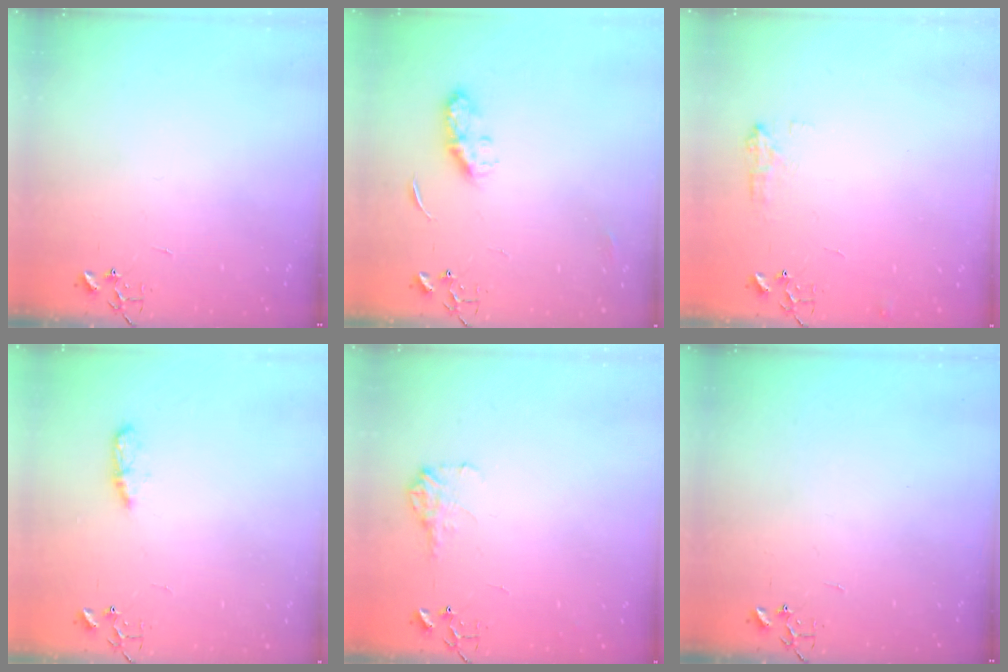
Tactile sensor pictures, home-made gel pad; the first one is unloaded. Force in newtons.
{"total": 7.2, "press": 7.2, "slide": 0.3}
{"total": 7.4, "press": 7.4, "slide": 0.5}
{"total": 5.1, "press": 5.1, "slide": 0.5}
{"total": 9.3, "press": 9.3, "slide": 0.3}
{"total": 0.0}